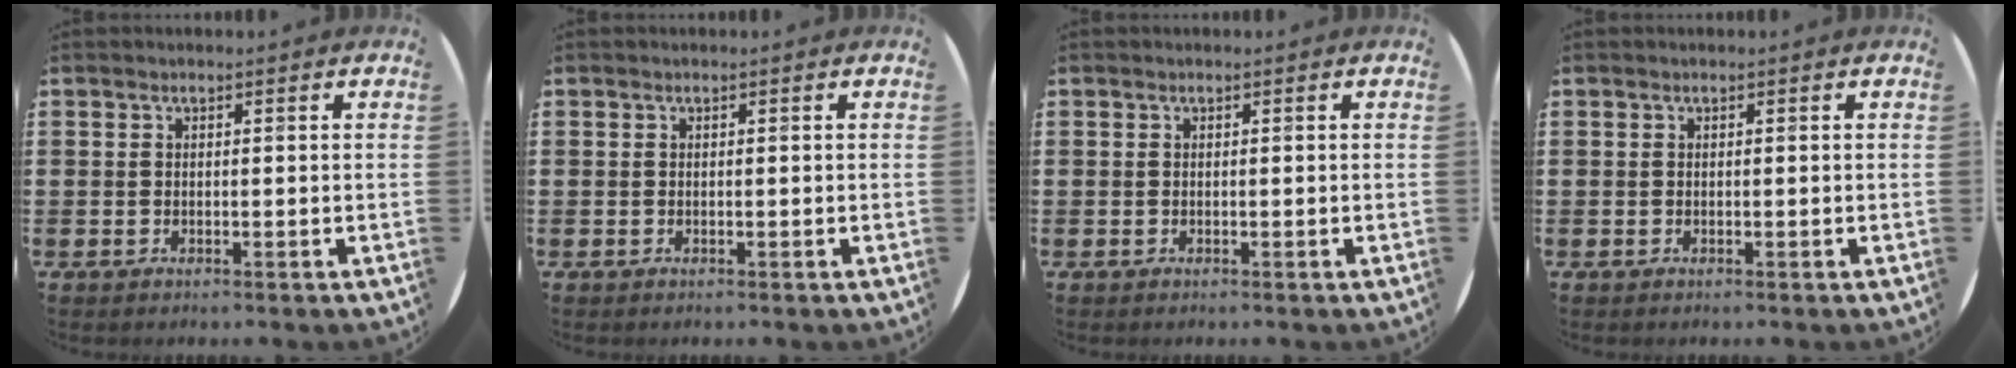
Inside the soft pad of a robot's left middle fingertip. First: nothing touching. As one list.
[{"total": 0.0}, {"total": 0.0}, {"total": 0.0}]